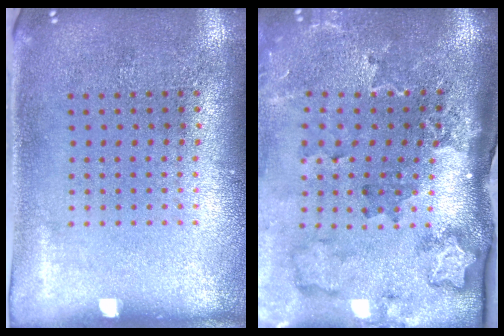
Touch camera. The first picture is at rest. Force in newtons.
{"total": 2.3, "press": 2.0, "slide": 1.2}